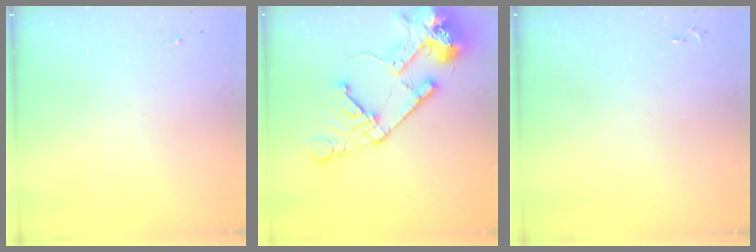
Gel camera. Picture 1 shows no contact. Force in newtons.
{"total": 20.4, "press": 20.2, "slide": 2.9}
{"total": 2.6, "press": 2.6, "slide": 0.3}